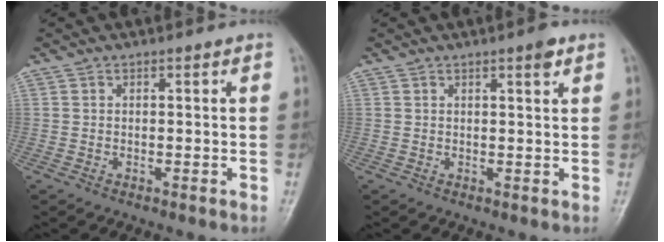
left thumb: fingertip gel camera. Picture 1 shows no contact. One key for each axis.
{"total": 2.1, "fx": 1.3, "fy": 0.4, "fz": 1.6, "tx": -0.024, "ty": -0.006, "tz": 0.017}